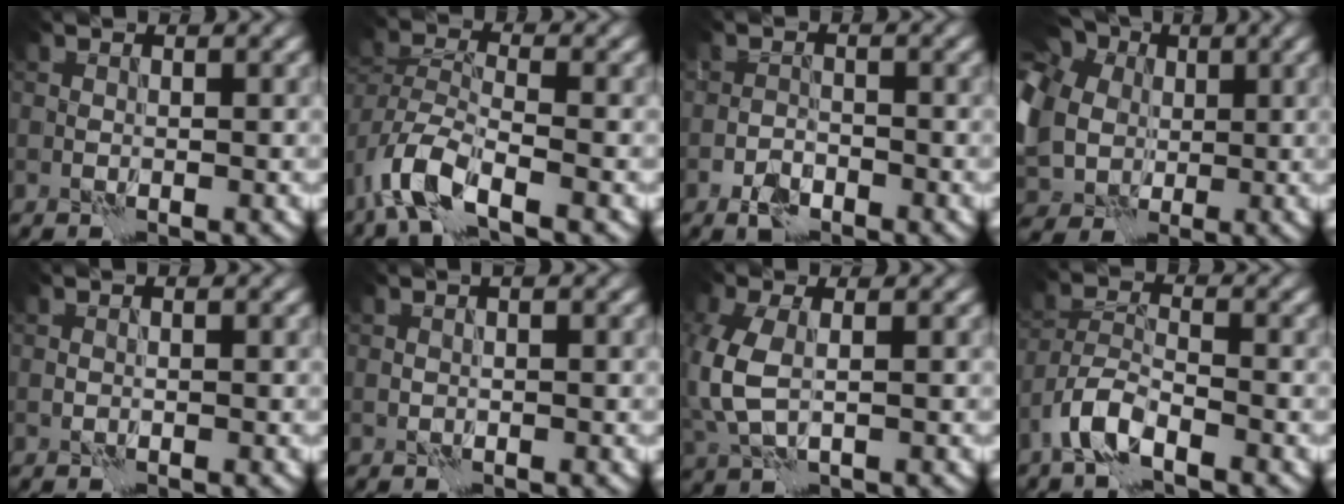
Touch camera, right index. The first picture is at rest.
{"total": 5.8, "force": [-3.5, 2.4, 4.1], "torque": [-0.082, -0.002, -0.078]}
{"total": 2.3, "force": [-1.6, 1.2, 1.2], "torque": [-0.021, 0.002, -0.033]}
{"total": 12.4, "force": [2.3, 10.1, 6.8], "torque": [-0.165, 0.003, 0.014]}
{"total": 0.0}
{"total": 0.6, "force": [0.2, 0.0, 0.6], "torque": [-0.011, 0.006, 0.004]}
{"total": 4.8, "force": [-0.2, 2.6, 4.0], "torque": [-0.119, -0.002, -0.001]}
{"total": 3.7, "force": [-2.6, 1.1, 2.4], "torque": [-0.050, 0.005, -0.062]}